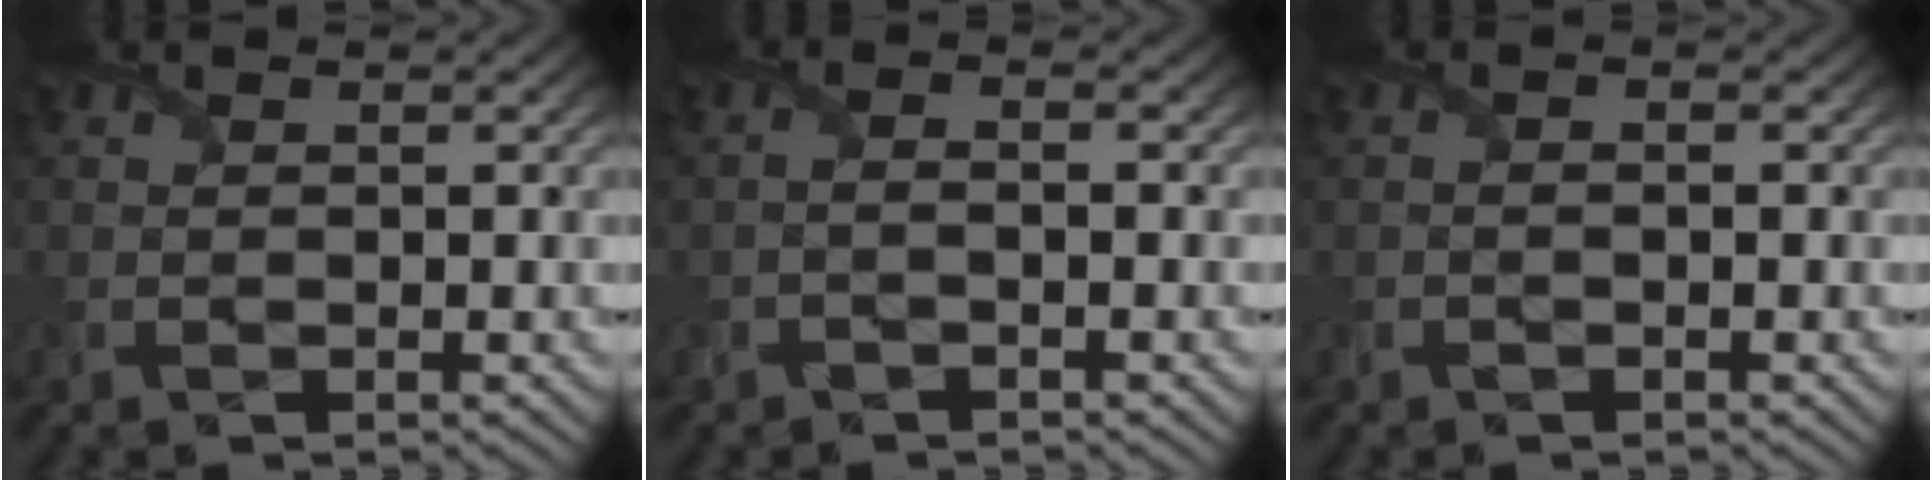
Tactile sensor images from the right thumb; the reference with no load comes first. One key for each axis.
{"total": 1.3, "fx": -0.8, "fy": 0.2, "fz": 1.0, "tx": -0.023, "ty": 0.003, "tz": -0.020}
{"total": 0.7, "fx": -0.3, "fy": 0.1, "fz": 0.6, "tx": -0.013, "ty": 0.000, "tz": -0.007}